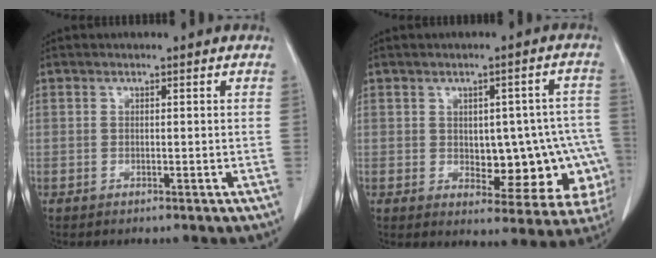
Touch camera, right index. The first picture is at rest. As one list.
[{"total": 16.1, "force": [-2.8, 8.2, 13.6], "torque": [-0.130, 0.031, -0.012]}]